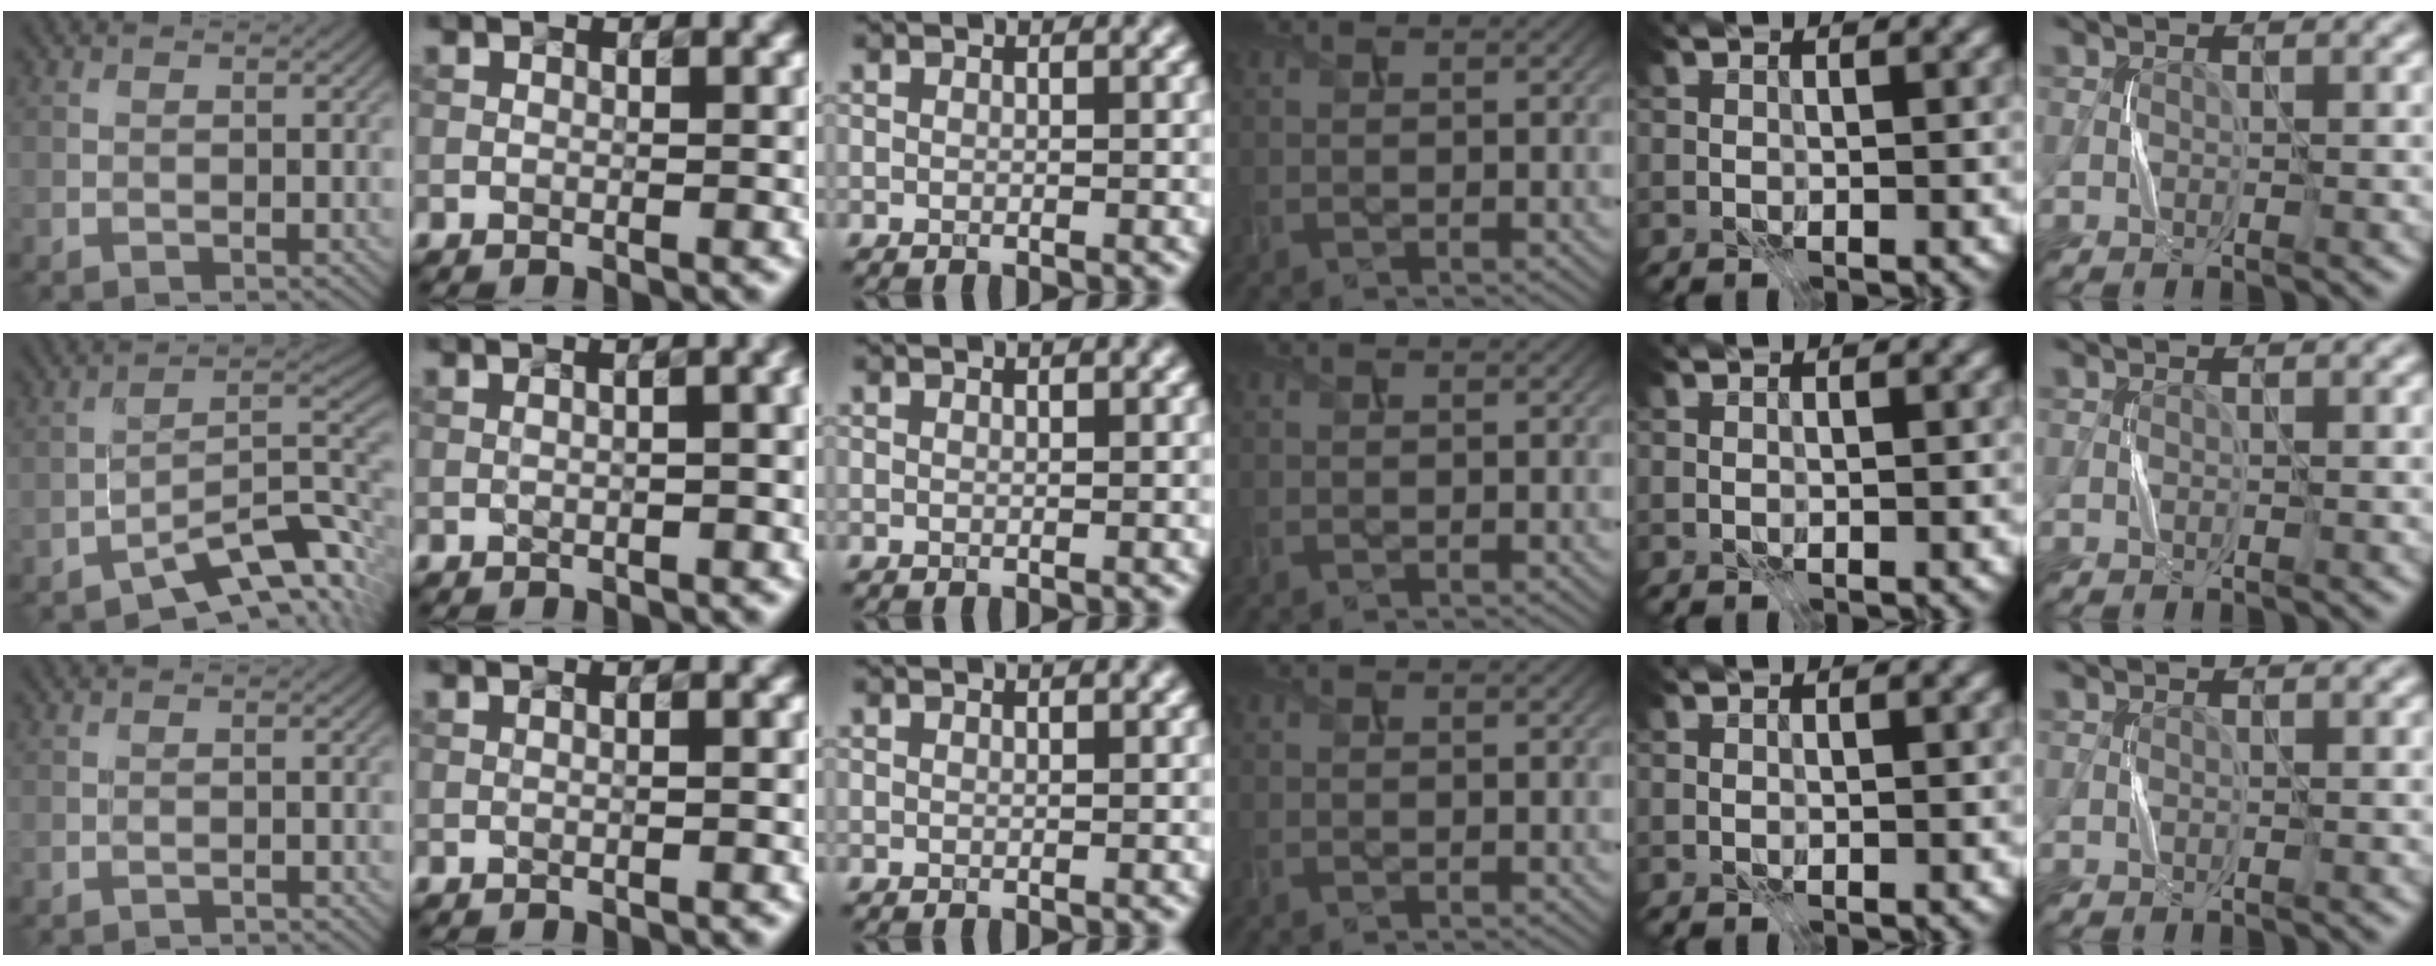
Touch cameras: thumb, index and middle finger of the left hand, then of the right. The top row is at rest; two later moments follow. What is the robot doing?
{"motion": "press", "object": "syringe"}